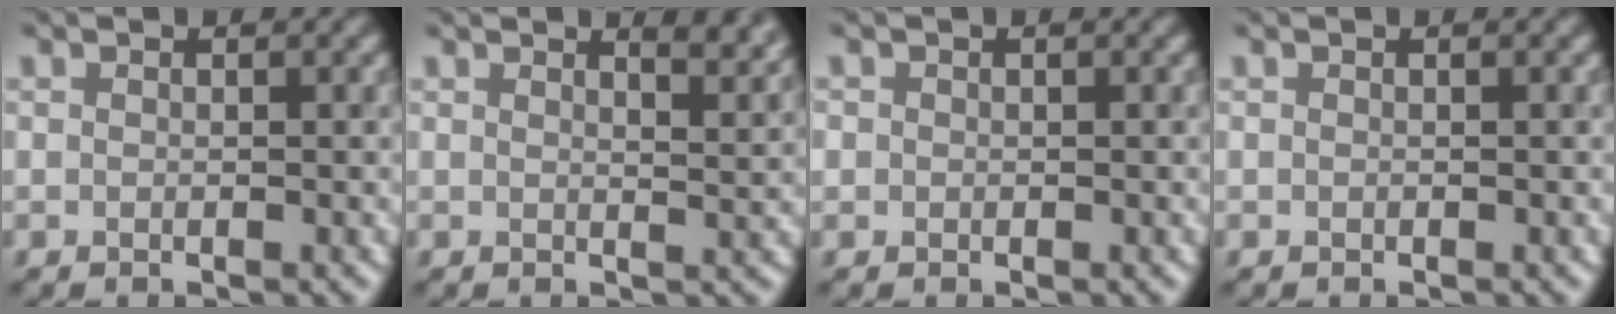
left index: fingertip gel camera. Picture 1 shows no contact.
{"total": 4.6, "force": [3.3, 1.7, 2.6], "torque": [-0.010, 0.024, 0.021]}
{"total": 0.8, "force": [0.1, 0.8, 0.1], "torque": [0.006, -0.003, -0.003]}
{"total": 0.0}